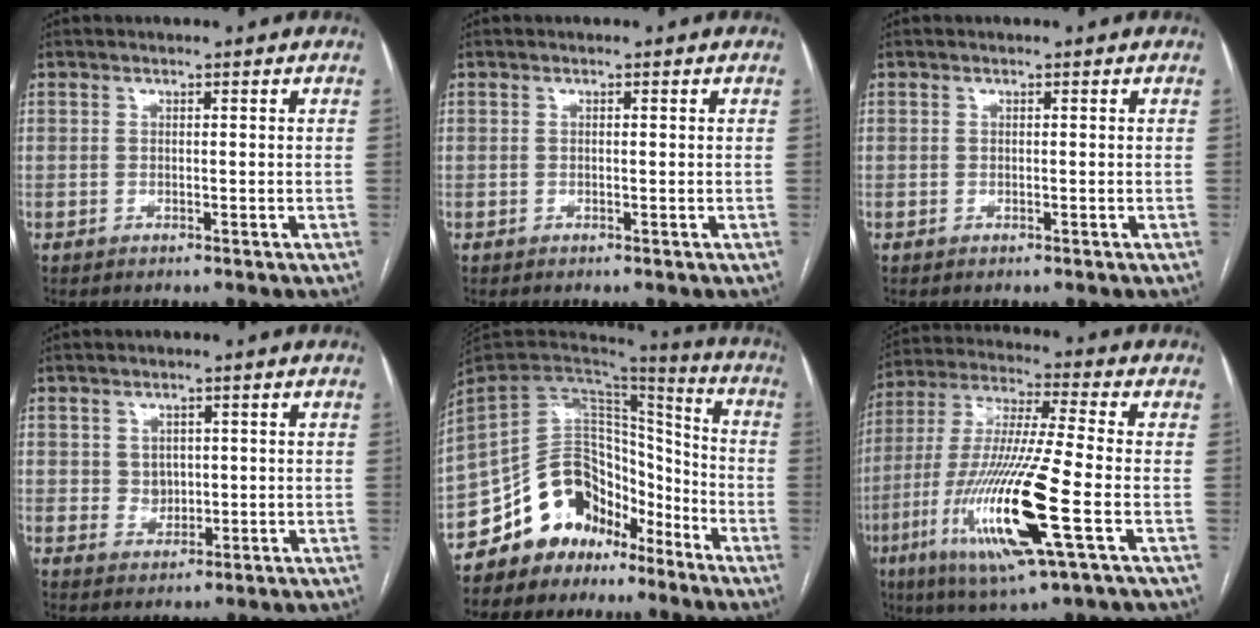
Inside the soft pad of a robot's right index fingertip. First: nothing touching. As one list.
[{"total": 0.0}, {"total": 0.0}, {"total": 2.8, "force": [0.6, 2.5, 1.2], "torque": [-0.018, 0.001, 0.015]}, {"total": 14.3, "force": [-10.3, 9.1, 3.9], "torque": [-0.066, 0.086, -0.177]}, {"total": 19.3, "force": [-6.1, 0.9, 18.3], "torque": [-0.392, -0.031, -0.113]}]